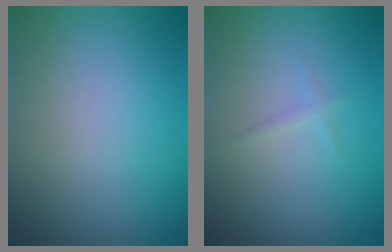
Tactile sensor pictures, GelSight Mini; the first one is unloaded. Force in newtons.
{"total": 0.6, "press": 0.6, "slide": 0.1}